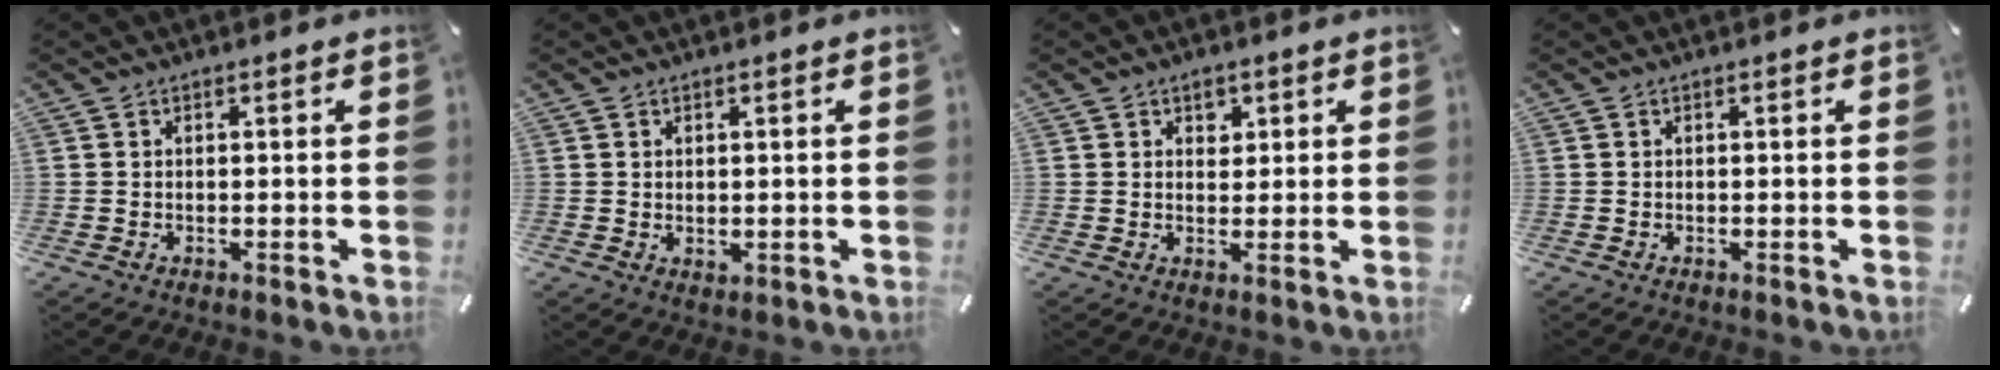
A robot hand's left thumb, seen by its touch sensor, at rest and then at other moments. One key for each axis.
{"total": 1.7, "fx": 1.1, "fy": 1.3, "fz": 0.2, "tx": 0.002, "ty": -0.001, "tz": 0.017}
{"total": 2.8, "fx": 1.3, "fy": 2.2, "fz": 1.1, "tx": 0.008, "ty": -0.010, "tz": 0.015}
{"total": 0.0}